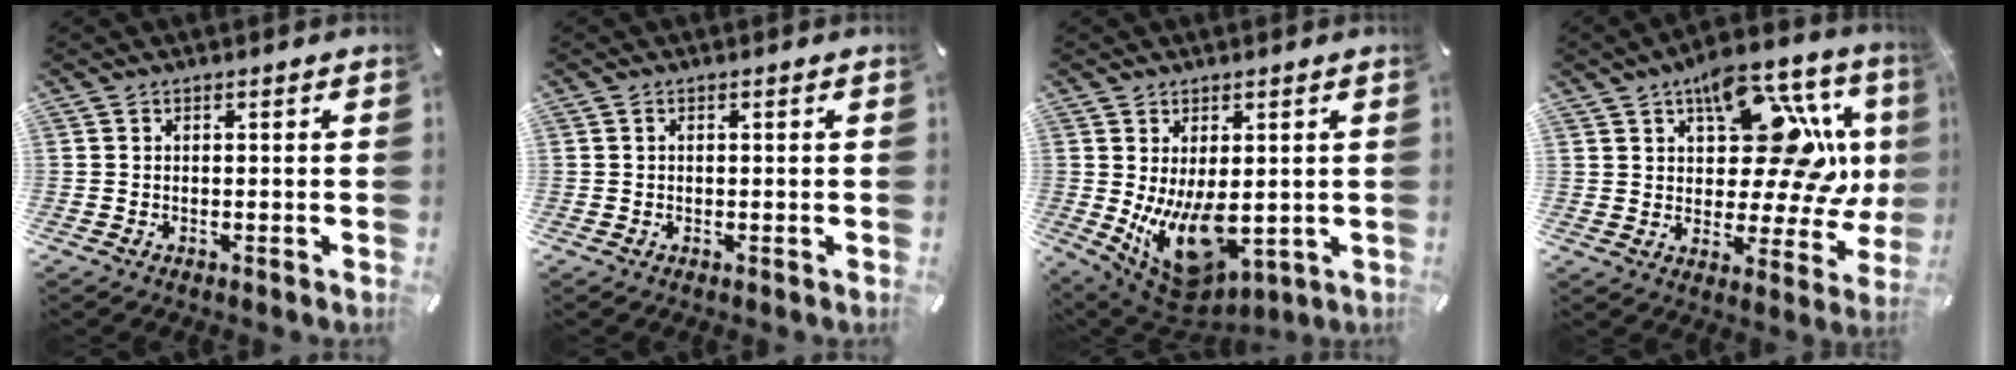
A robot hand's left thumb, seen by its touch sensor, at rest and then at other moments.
{"total": 0.5, "force": [0.1, 0.4, 0.4], "torque": [-0.008, 0.002, 0.001]}
{"total": 13.2, "force": [-0.5, 7.9, 10.6], "torque": [-0.184, -0.023, 0.002]}
{"total": 19.9, "force": [7.1, 10.2, 15.5], "torque": [-0.206, -0.057, 0.115]}